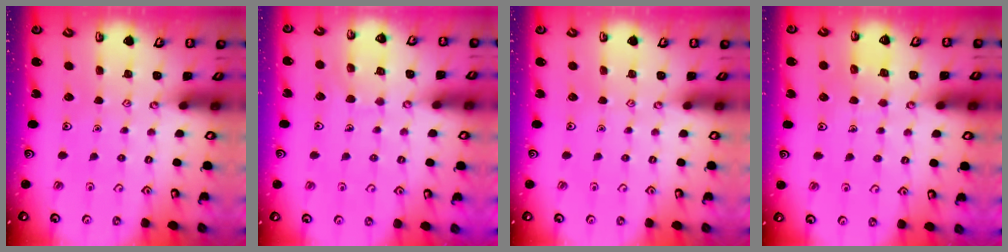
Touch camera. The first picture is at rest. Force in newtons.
{"total": 6.0, "press": 5.9, "slide": 0.5}
{"total": 0.0}
{"total": 4.4, "press": 4.4, "slide": 0.3}